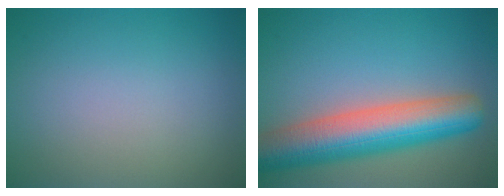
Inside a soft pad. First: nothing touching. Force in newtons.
{"total": 9.4, "press": 9.4, "slide": 0.5}